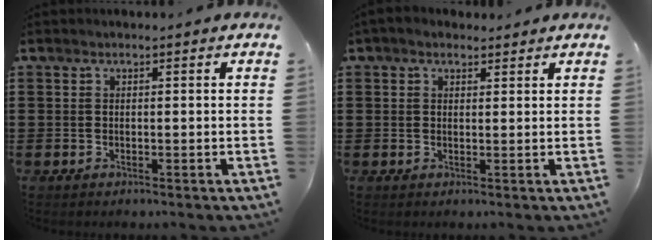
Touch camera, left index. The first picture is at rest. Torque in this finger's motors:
{"motor_torque": [2.14, 0.00, 0.60, 0.18]}